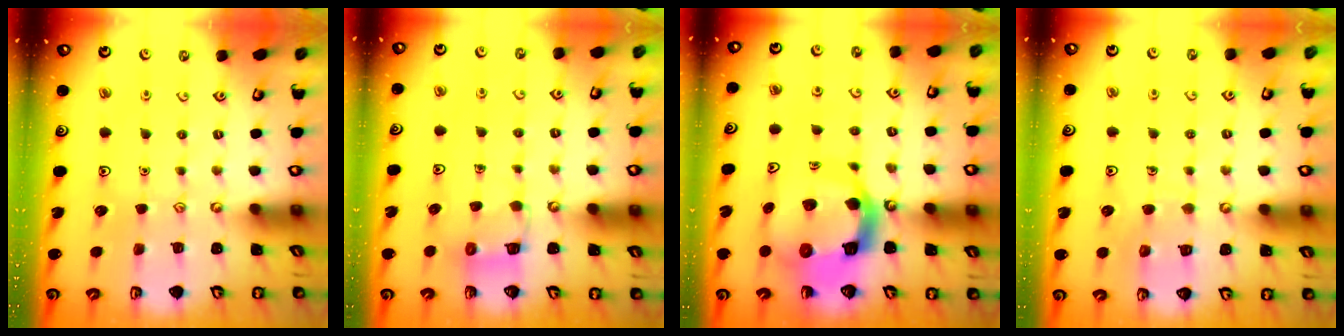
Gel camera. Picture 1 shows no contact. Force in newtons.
{"total": 5.1, "press": 5.1, "slide": 0.3}
{"total": 13.3, "press": 13.2, "slide": 1.7}
{"total": 6.4, "press": 6.4, "slide": 0.4}